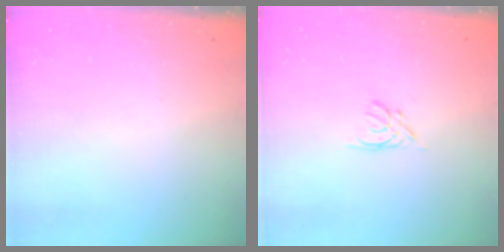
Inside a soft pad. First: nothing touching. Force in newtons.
{"total": 2.2, "press": 2.2, "slide": 0.4}